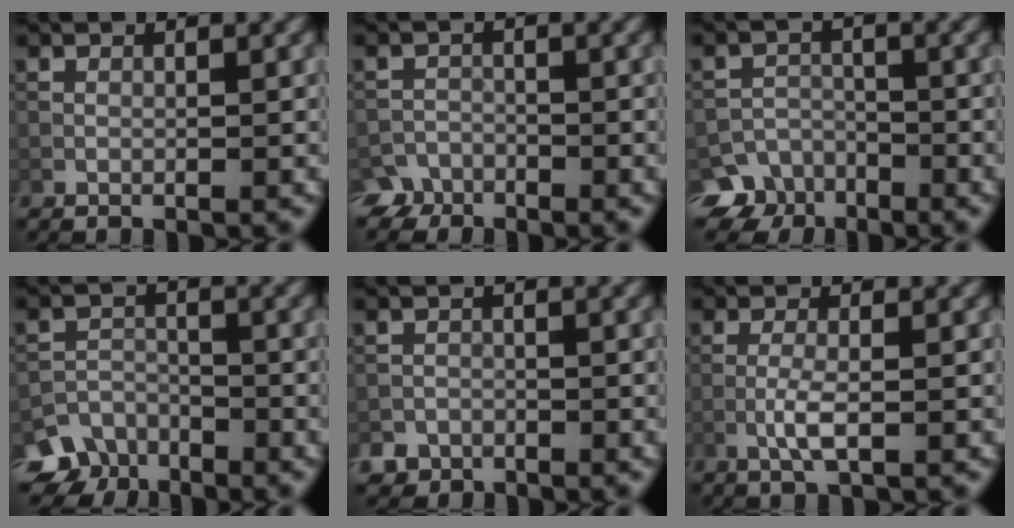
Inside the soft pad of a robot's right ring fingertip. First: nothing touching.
{"total": 3.4, "force": [-2.8, 1.8, 0.1], "torque": [0.009, -0.001, -0.046]}
{"total": 5.5, "force": [-4.2, 3.6, 0.4], "torque": [0.015, -0.004, -0.060]}
{"total": 4.9, "force": [-3.9, 2.9, 0.7], "torque": [-0.002, -0.010, -0.068]}
{"total": 2.7, "force": [-2.2, 1.7, 0.0], "torque": [0.013, 0.005, -0.033]}
{"total": 2.3, "force": [-0.8, 0.4, 2.1], "torque": [-0.045, 0.003, -0.022]}